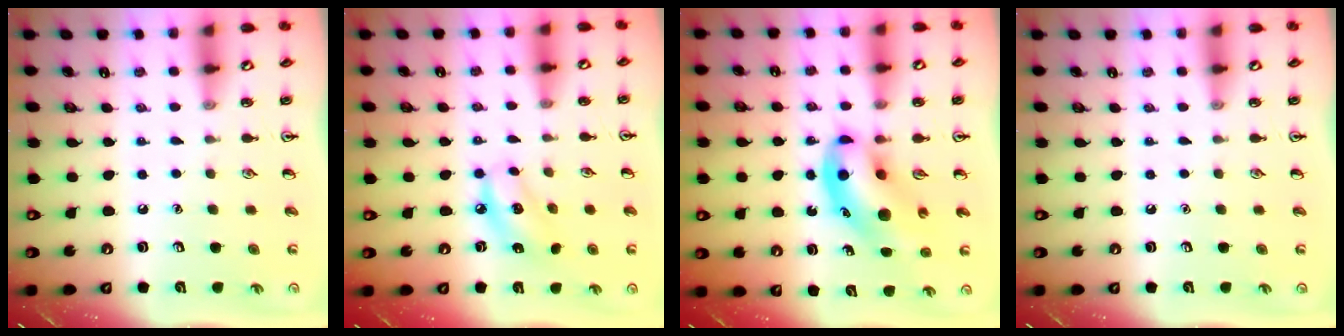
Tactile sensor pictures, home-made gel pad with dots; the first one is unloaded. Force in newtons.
{"total": 7.5, "press": 7.3, "slide": 1.6}
{"total": 11.1, "press": 10.6, "slide": 3.1}
{"total": 0.0}